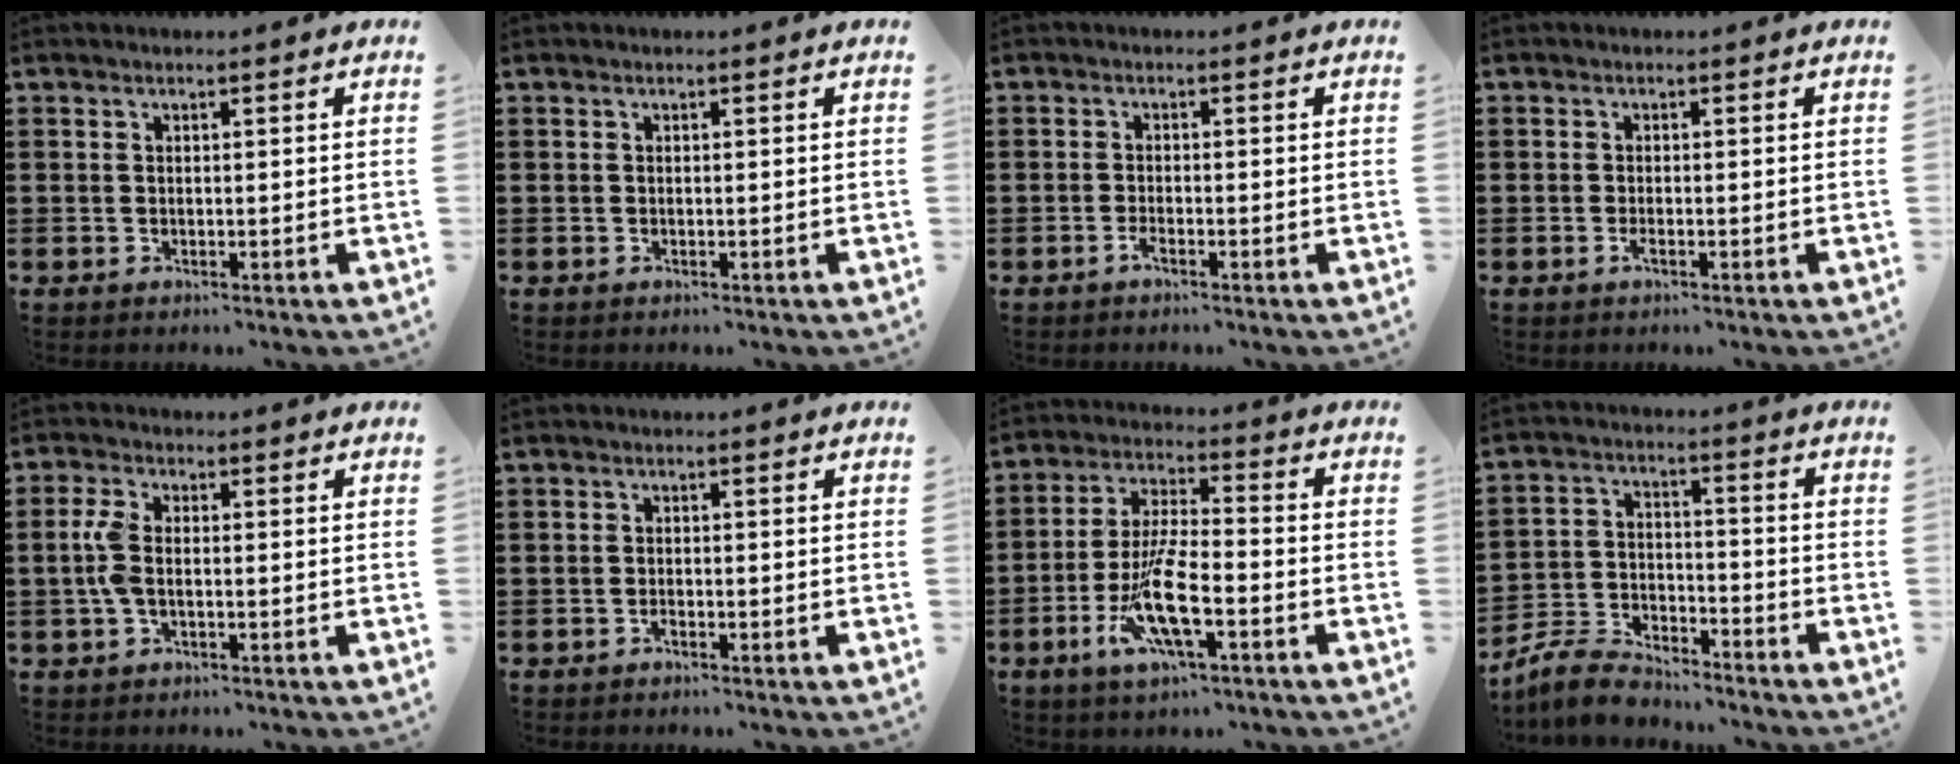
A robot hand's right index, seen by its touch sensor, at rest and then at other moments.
{"total": 0.0}
{"total": 1.4, "force": [-1.2, 0.1, 0.8], "torque": [-0.024, -0.008, -0.023]}
{"total": 1.1, "force": [-0.7, 0.1, 0.8], "torque": [-0.024, -0.009, -0.013]}
{"total": 4.0, "force": [-0.4, 1.8, 3.5], "torque": [-0.092, -0.006, -0.016]}
{"total": 0.8, "force": [-0.8, 0.1, 0.3], "torque": [-0.009, -0.003, -0.014]}
{"total": 10.1, "force": [-4.2, 2.3, 8.9], "torque": [-0.187, -0.009, -0.080]}
{"total": 6.6, "force": [-6.3, 1.5, 1.5], "torque": [-0.041, 0.011, -0.125]}